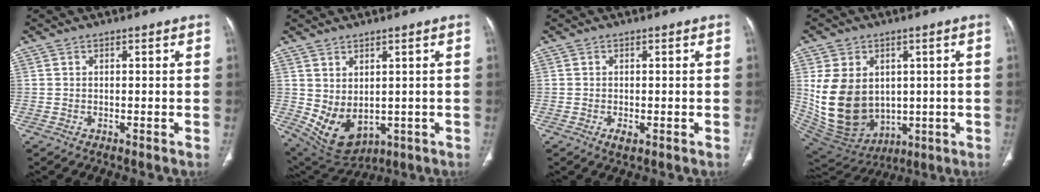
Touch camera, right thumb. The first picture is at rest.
{"total": 9.5, "force": [-0.3, 6.3, 7.1], "torque": [-0.112, -0.009, 0.030]}
{"total": 1.6, "force": [-0.7, 0.7, 1.3], "torque": [-0.025, -0.003, -0.011]}
{"total": 17.8, "force": [1.3, 13.7, 11.3], "torque": [-0.187, -0.014, 0.062]}